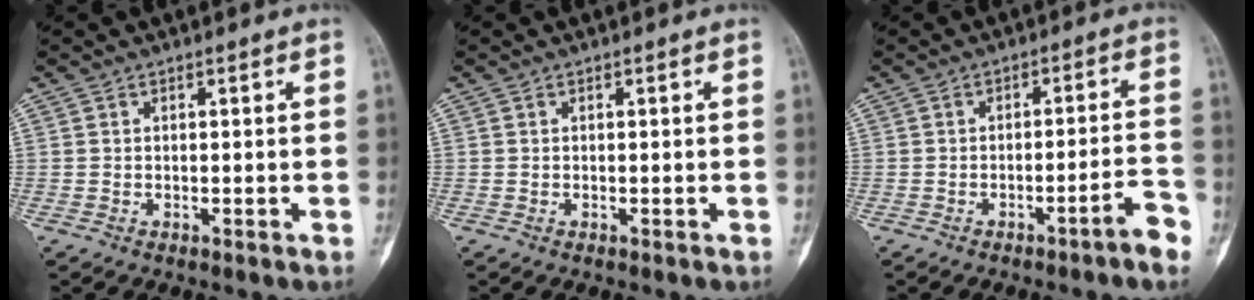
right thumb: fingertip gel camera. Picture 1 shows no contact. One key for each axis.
{"total": 0.0}
{"total": 5.4, "fx": -3.3, "fy": 0.3, "fz": 4.2, "tx": -0.064, "ty": 0.031, "tz": -0.045}